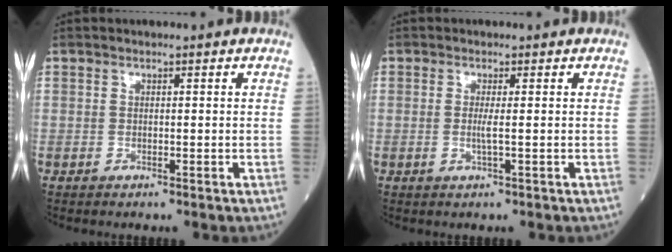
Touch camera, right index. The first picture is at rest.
{"total": 1.5, "force": [-0.2, -0.3, 1.5], "torque": [-0.036, -0.002, -0.007]}